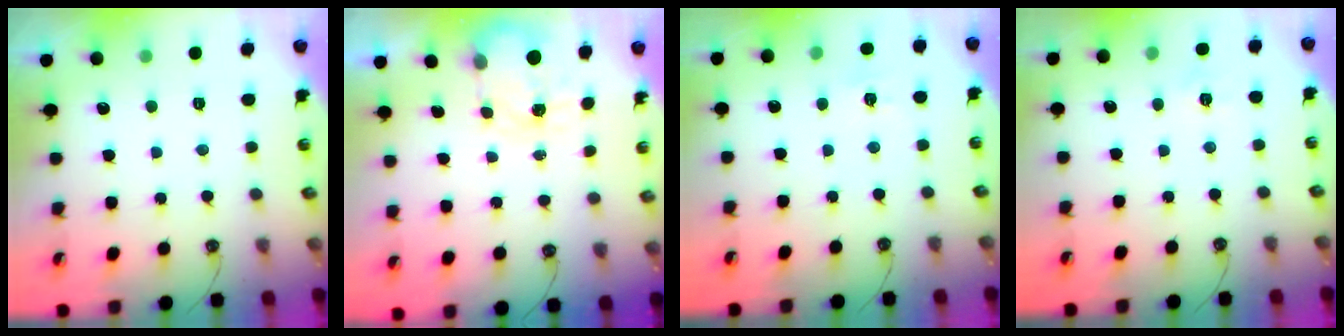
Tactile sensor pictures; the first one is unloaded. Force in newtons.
{"total": 3.8, "press": 3.8, "slide": 0.5}
{"total": 5.5, "press": 5.4, "slide": 0.5}
{"total": 2.8, "press": 2.8, "slide": 0.4}